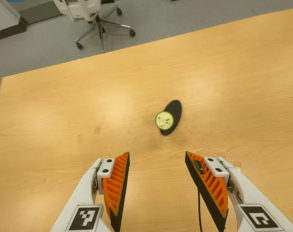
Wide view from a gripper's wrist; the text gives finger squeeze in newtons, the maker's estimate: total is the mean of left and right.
{"total": 0.0}